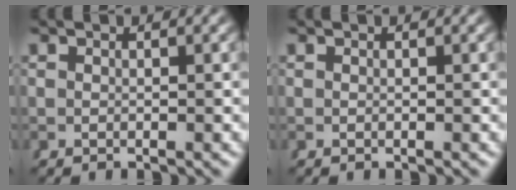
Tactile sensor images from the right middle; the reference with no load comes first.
{"total": 0.0}